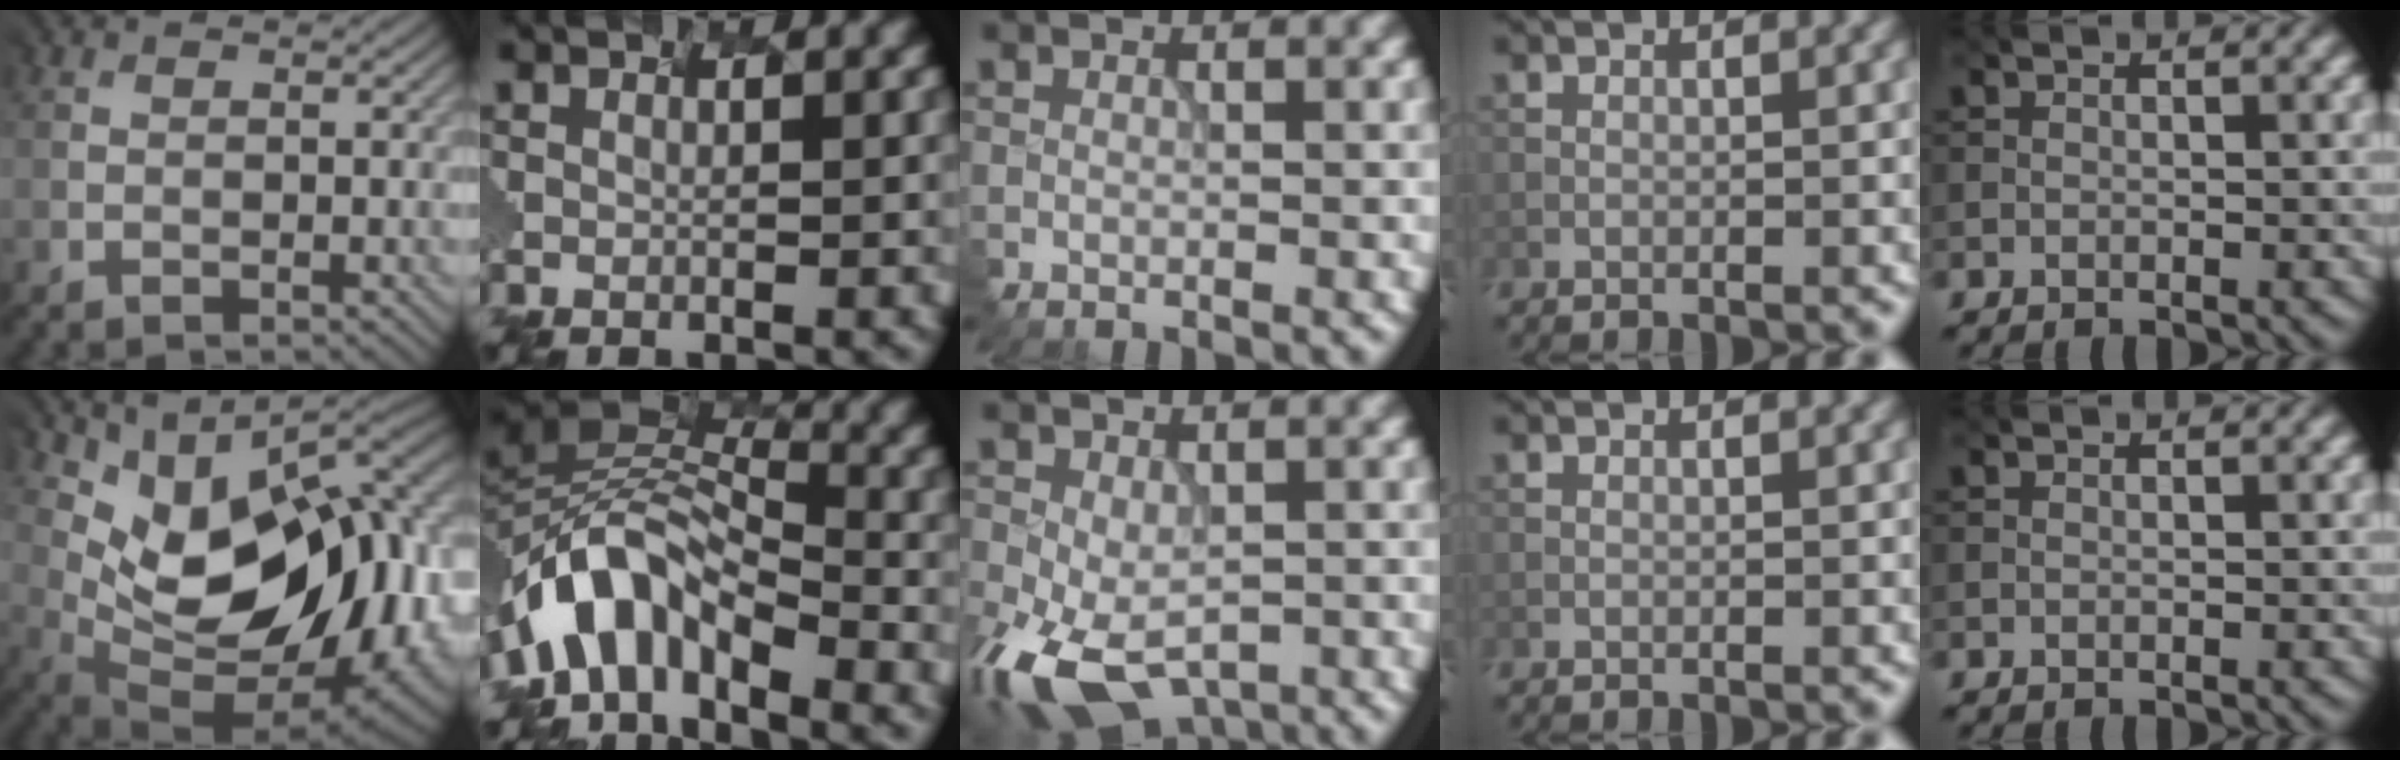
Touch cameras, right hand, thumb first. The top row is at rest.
{"thumb": {"total": 15.9, "force": [3.2, 8.3, 13.2], "torque": [-0.194, 0.009, 0.072]}, "index": {"total": 7.6, "force": [-6.5, 2.4, 3.1], "torque": [-0.066, 0.006, -0.101]}, "middle": {"total": 10.5, "force": [-4.8, 5.8, 7.2], "torque": [-0.172, -0.056, -0.072]}}